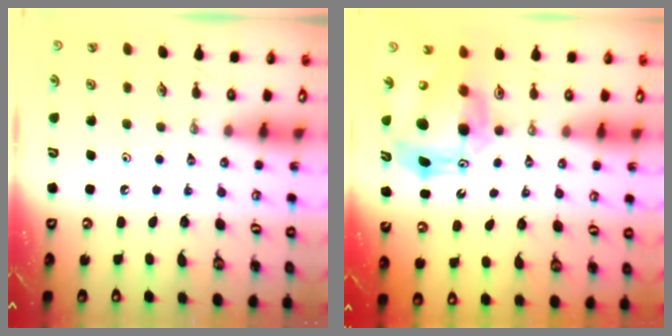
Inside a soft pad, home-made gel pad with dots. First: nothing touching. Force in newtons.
{"total": 12.9, "press": 12.8, "slide": 1.4}